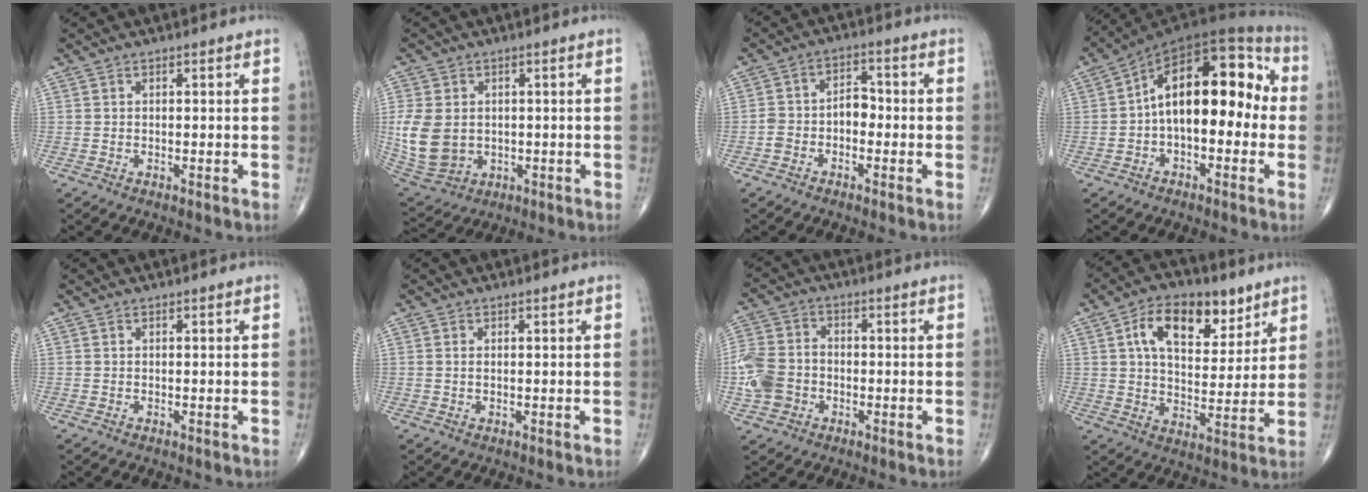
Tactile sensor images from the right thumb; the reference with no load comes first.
{"total": 10.9, "force": [-0.1, 8.4, 7.0], "torque": [-0.139, -0.005, 0.017]}
{"total": 6.2, "force": [-2.0, 4.0, 4.3], "torque": [-0.068, 0.038, -0.045]}
{"total": 18.1, "force": [0.0, 9.7, 15.3], "torque": [-0.212, 0.049, -0.011]}
{"total": 0.0}
{"total": 0.5, "force": [0.1, 0.2, 0.5], "torque": [-0.013, 0.000, 0.005]}
{"total": 9.0, "force": [-2.4, 7.2, 4.8], "torque": [-0.099, 0.020, -0.053]}
{"total": 14.9, "force": [7.0, 8.3, 10.2], "torque": [-0.127, -0.019, 0.118]}